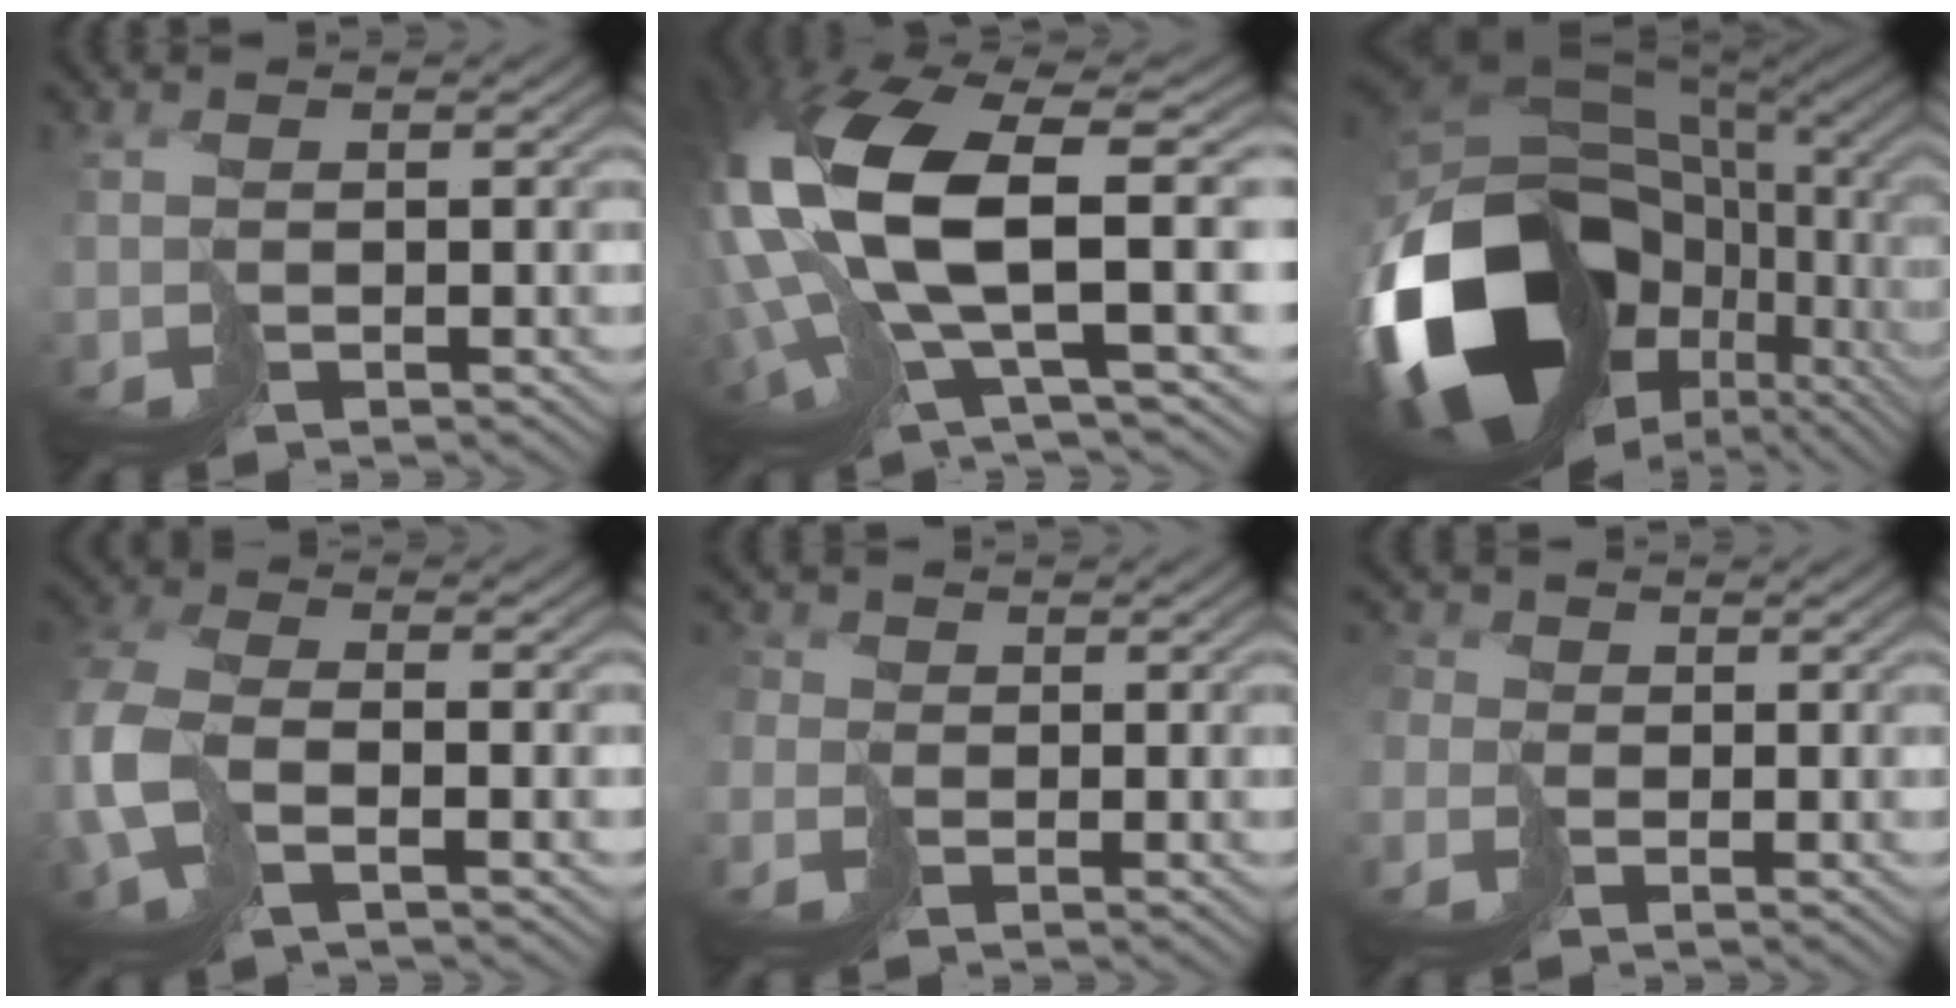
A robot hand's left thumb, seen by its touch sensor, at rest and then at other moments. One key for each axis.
{"total": 16.2, "fx": 1.5, "fy": 7.0, "fz": 14.5, "tx": -0.344, "ty": -0.032, "tz": 0.060}
{"total": 20.4, "fx": -3.6, "fy": 14.2, "fz": 14.1, "tx": -0.343, "ty": -0.043, "tz": -0.037}
{"total": 9.0, "fx": -1.6, "fy": 5.4, "fz": 7.1, "tx": -0.220, "ty": -0.015, "tz": -0.028}
{"total": 2.9, "fx": -0.9, "fy": 2.6, "fz": 0.8, "tx": -0.027, "ty": -0.009, "tz": -0.019}
{"total": 3.2, "fx": -1.0, "fy": 2.8, "fz": 1.0, "tx": -0.033, "ty": -0.010, "tz": -0.019}